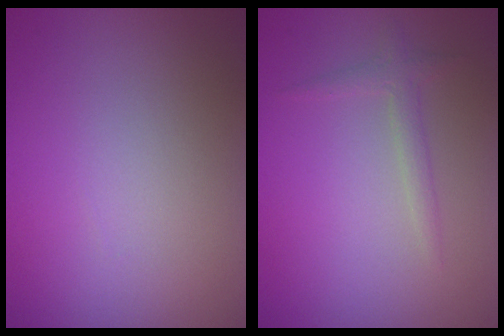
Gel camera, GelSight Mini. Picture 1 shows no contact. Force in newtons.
{"total": 1.4, "press": 1.4, "slide": 0.1}